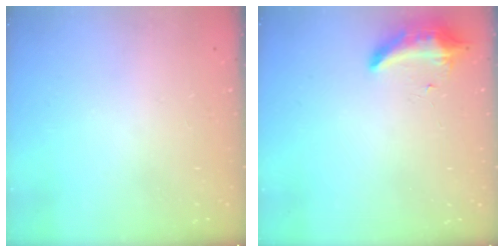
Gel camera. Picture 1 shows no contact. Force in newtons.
{"total": 8.3, "press": 8.3, "slide": 0.1}